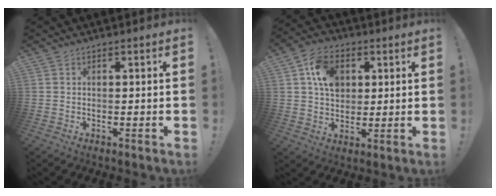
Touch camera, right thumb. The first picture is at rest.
{"total": 11.9, "force": [3.8, 9.1, 6.8], "torque": [-0.104, 0.003, 0.074]}